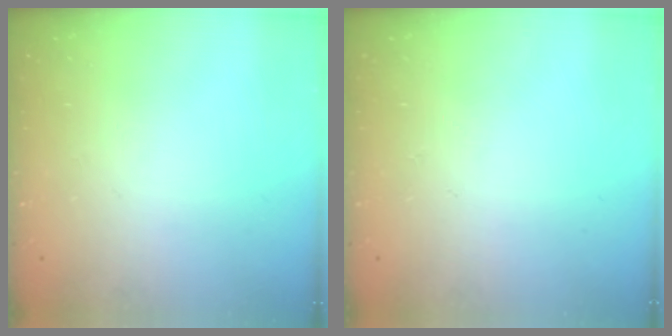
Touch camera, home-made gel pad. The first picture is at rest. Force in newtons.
{"total": 0.0}